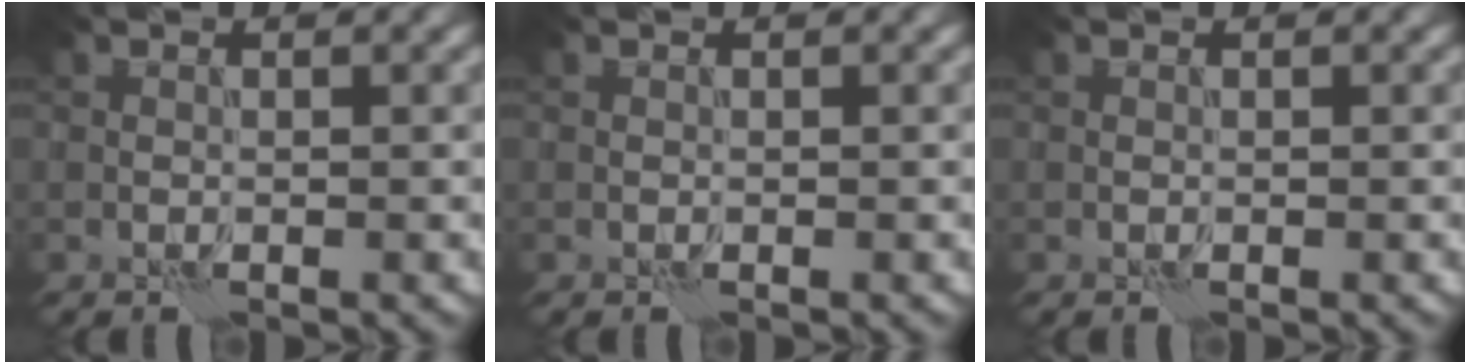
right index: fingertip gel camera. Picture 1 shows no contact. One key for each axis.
{"total": 0.0}
{"total": 0.0}